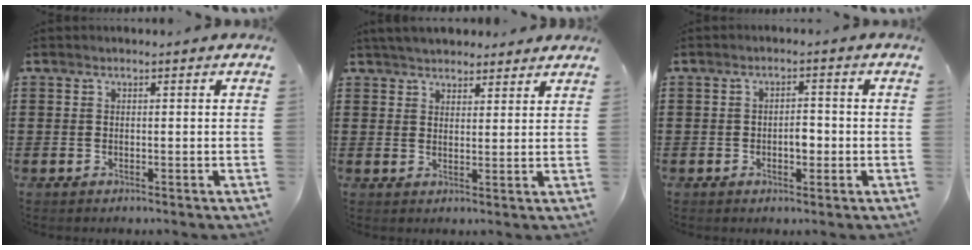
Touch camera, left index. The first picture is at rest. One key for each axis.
{"total": 4.0, "fx": 3.9, "fy": 0.9, "fz": 0.6, "tx": -0.023, "ty": -0.007, "tz": 0.074}
{"total": 2.6, "fx": -0.6, "fy": 1.3, "fz": 2.2, "tx": -0.036, "ty": 0.001, "tz": -0.015}